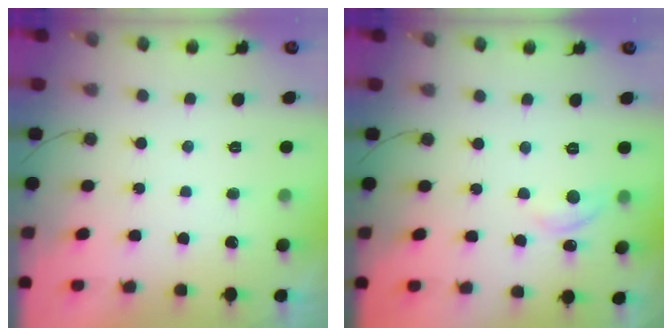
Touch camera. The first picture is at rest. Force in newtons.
{"total": 5.5, "press": 5.5, "slide": 0.7}